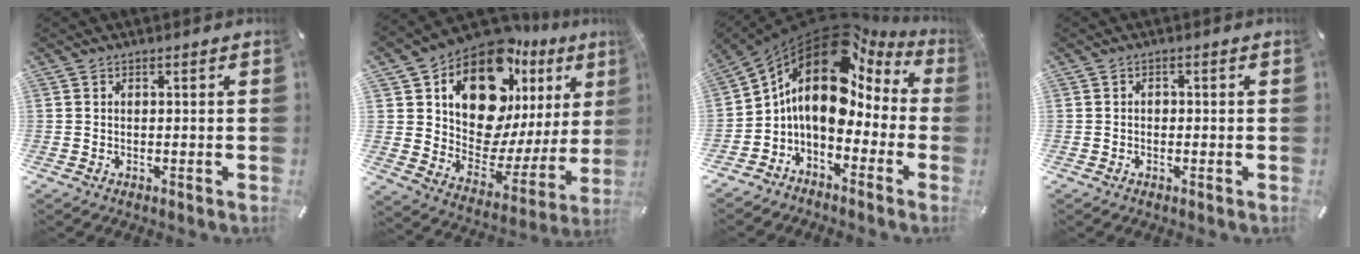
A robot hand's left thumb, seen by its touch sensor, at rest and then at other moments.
{"total": 18.1, "force": [12.0, 9.4, 9.7], "torque": [-0.158, -0.106, 0.207]}
{"total": 15.8, "force": [5.1, 10.2, 10.9], "torque": [-0.208, -0.035, 0.078]}
{"total": 1.0, "force": [-0.3, 0.9, 0.3], "torque": [-0.006, 0.003, -0.008]}